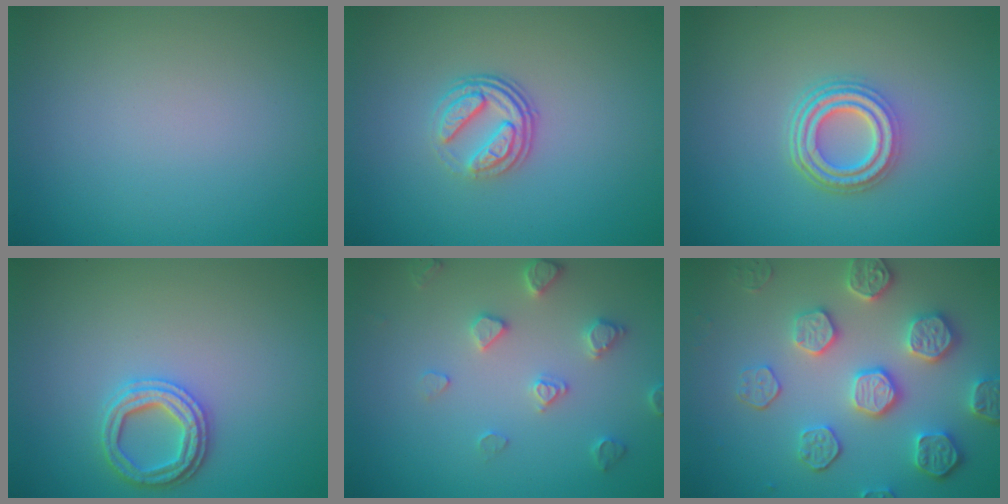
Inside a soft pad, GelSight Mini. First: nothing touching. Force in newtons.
{"total": 3.5, "press": 2.5, "slide": 2.5}
{"total": 4.6, "press": 3.3, "slide": 3.2}
{"total": 2.8, "press": 2.7, "slide": 0.7}
{"total": 2.9, "press": 2.8, "slide": 0.7}
{"total": 5.6, "press": 5.0, "slide": 2.5}